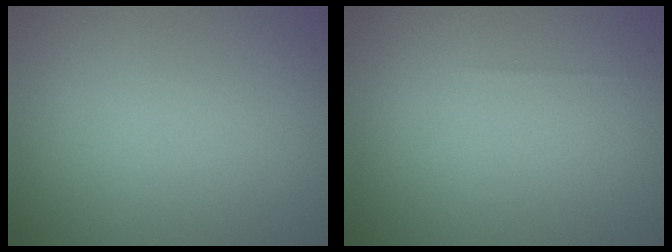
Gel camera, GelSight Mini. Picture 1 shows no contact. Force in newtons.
{"total": 0.0}